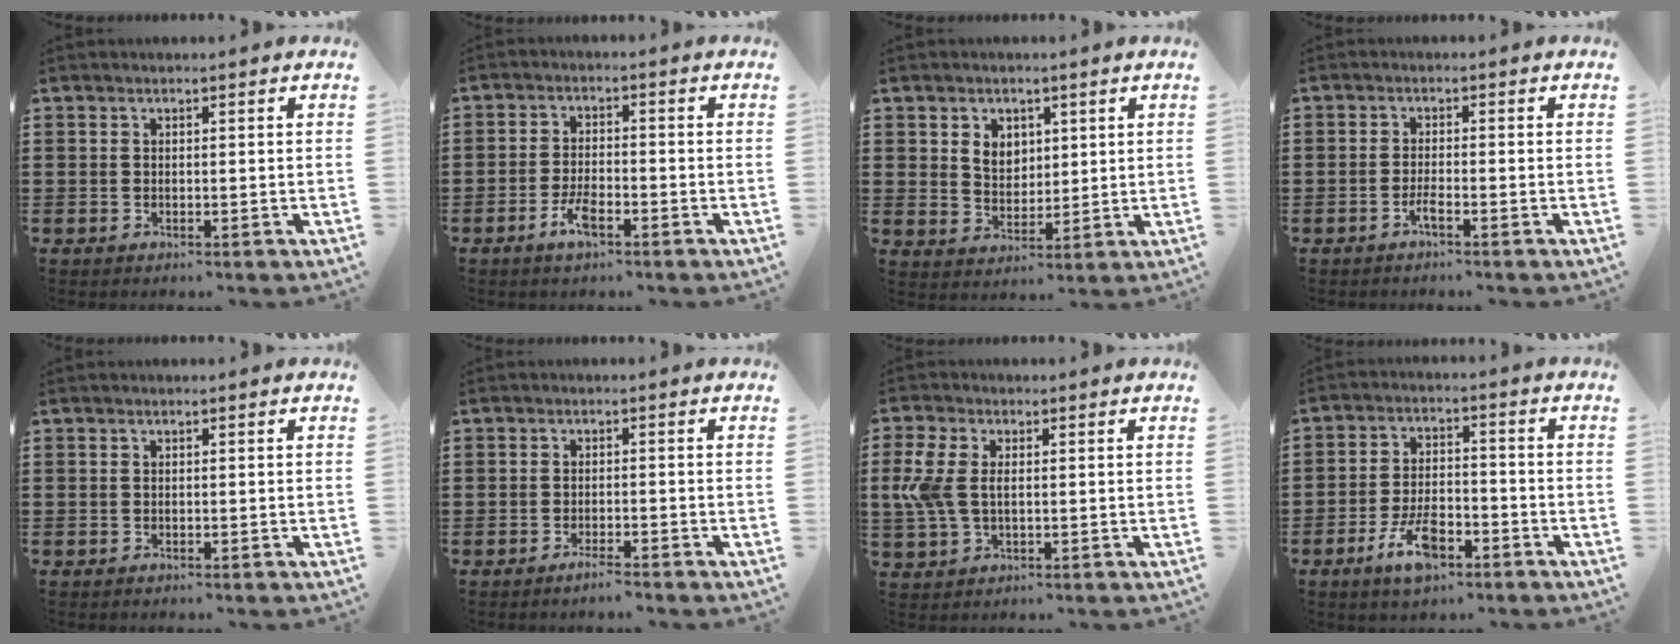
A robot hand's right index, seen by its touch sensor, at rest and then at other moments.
{"total": 4.2, "force": [-2.3, 1.5, 3.2], "torque": [-0.075, -0.001, -0.047]}
{"total": 4.0, "force": [1.8, 3.3, 1.4], "torque": [-0.033, 0.009, 0.031]}
{"total": 1.9, "force": [-1.3, 0.1, 1.5], "torque": [-0.033, -0.006, -0.025]}
{"total": 0.0}
{"total": 1.7, "force": [-1.5, 0.2, 0.7], "torque": [-0.016, -0.001, -0.028]}
{"total": 5.7, "force": [0.5, 3.3, 4.6], "torque": [-0.130, -0.003, -0.002]}
{"total": 7.4, "force": [-4.2, 3.1, 5.3], "torque": [-0.115, 0.004, -0.079]}